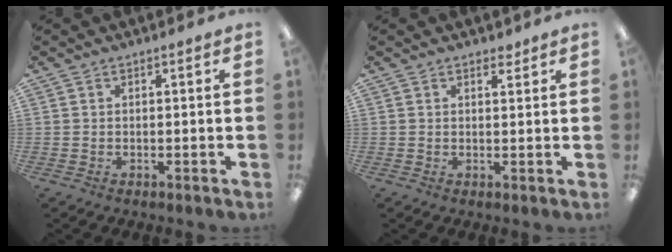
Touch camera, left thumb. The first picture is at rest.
{"total": 1.8, "force": [1.4, 0.9, 0.5], "torque": [0.005, -0.006, 0.023]}